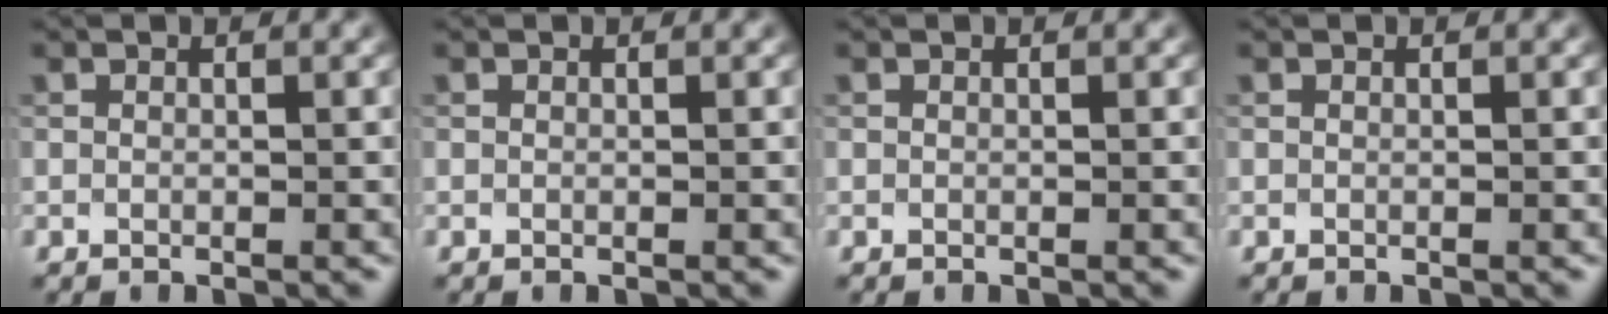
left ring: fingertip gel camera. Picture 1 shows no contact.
{"total": 0.0}
{"total": 0.0}
{"total": 0.0}